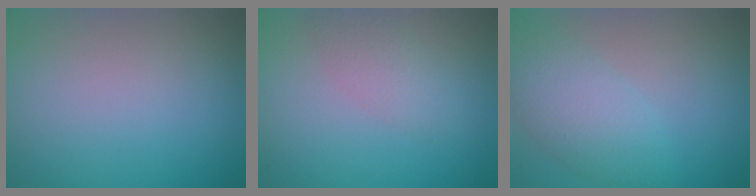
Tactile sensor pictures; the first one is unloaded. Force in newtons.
{"total": 2.3, "press": 2.3, "slide": 0.0}
{"total": 4.5, "press": 4.5, "slide": 0.1}